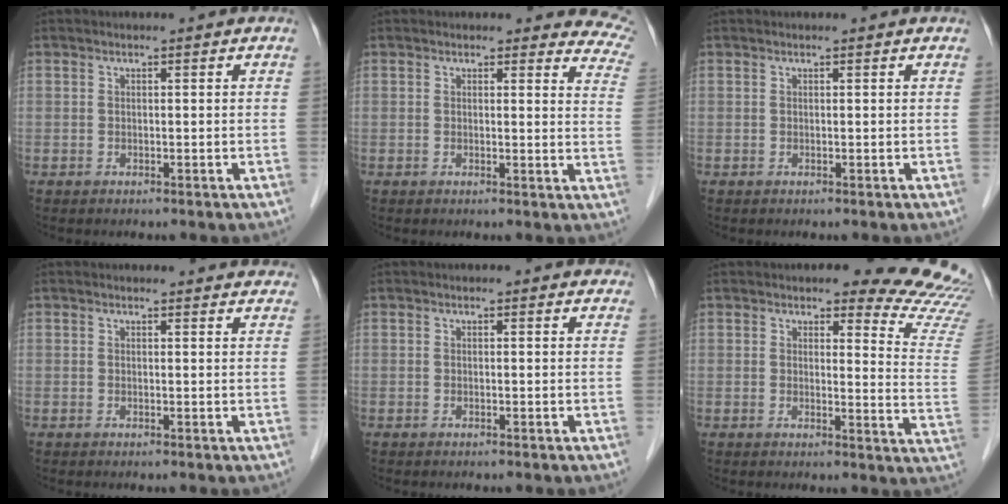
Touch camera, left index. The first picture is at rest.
{"total": 8.7, "force": [8.2, 2.7, 1.4], "torque": [0.031, -0.041, 0.043]}
{"total": 0.5, "force": [0.5, 0.1, 0.1], "torque": [-0.003, 0.009, 0.007]}
{"total": 4.6, "force": [4.4, 0.9, 0.8], "torque": [-0.008, 0.008, 0.039]}
{"total": 1.5, "force": [1.4, 0.6, 0.3], "torque": [-0.009, 0.004, 0.007]}
{"total": 12.7, "force": [12.0, 1.8, 3.6], "torque": [-0.014, -0.098, 0.099]}